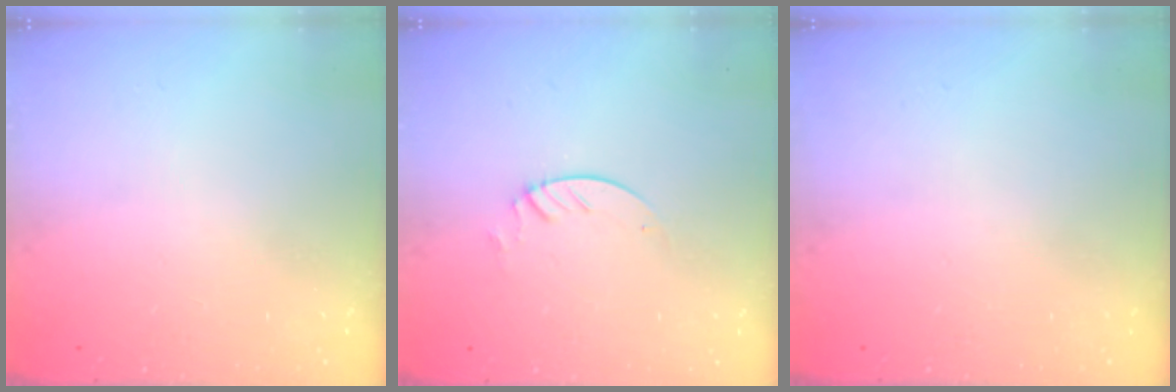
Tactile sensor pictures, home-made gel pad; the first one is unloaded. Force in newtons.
{"total": 2.3, "press": 2.3, "slide": 0.2}
{"total": 0.0}